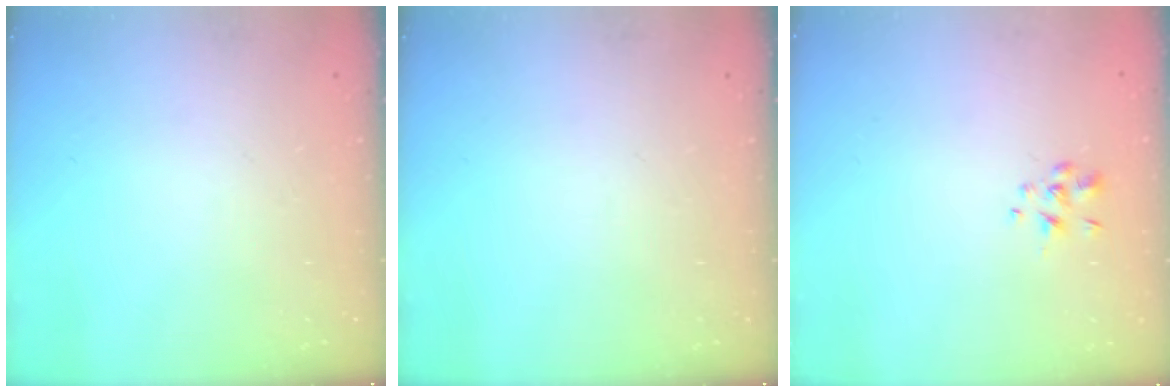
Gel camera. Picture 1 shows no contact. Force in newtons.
{"total": 0.0}
{"total": 1.6, "press": 1.5, "slide": 0.6}